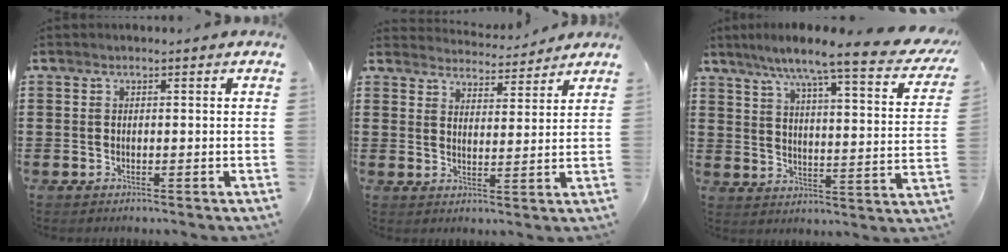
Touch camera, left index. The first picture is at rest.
{"total": 4.1, "force": [4.1, 0.3, 0.1], "torque": [-0.009, -0.024, 0.071]}
{"total": 8.3, "force": [6.7, -0.1, 4.9], "torque": [-0.115, -0.045, 0.104]}